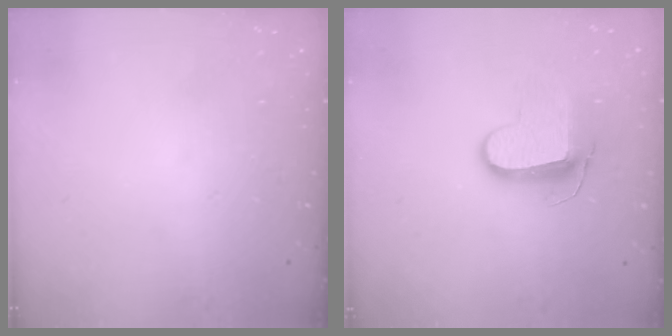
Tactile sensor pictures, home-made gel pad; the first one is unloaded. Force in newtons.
{"total": 9.9, "press": 9.9, "slide": 0.7}